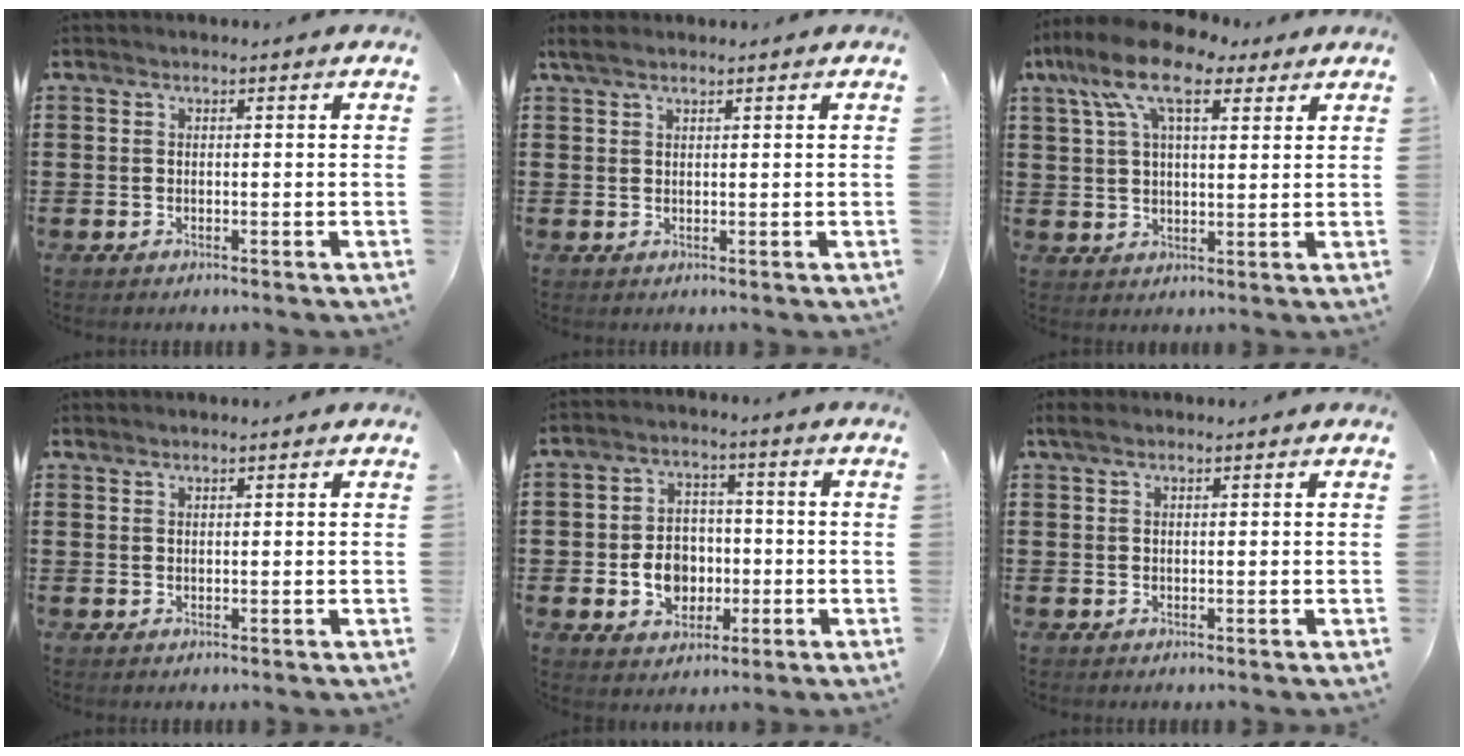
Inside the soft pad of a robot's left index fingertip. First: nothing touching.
{"total": 1.7, "force": [1.2, 0.5, 1.2], "torque": [-0.025, 0.004, 0.022]}
{"total": 11.1, "force": [6.7, 4.5, 7.6], "torque": [-0.167, 0.003, 0.122]}
{"total": 0.7, "force": [0.7, -0.1, 0.2], "torque": [-0.005, -0.002, 0.013]}
{"total": 6.6, "force": [-1.2, 5.4, 3.7], "torque": [-0.070, 0.005, -0.025]}
{"total": 1.4, "force": [0.7, 0.3, 1.2], "torque": [-0.023, 0.003, 0.012]}